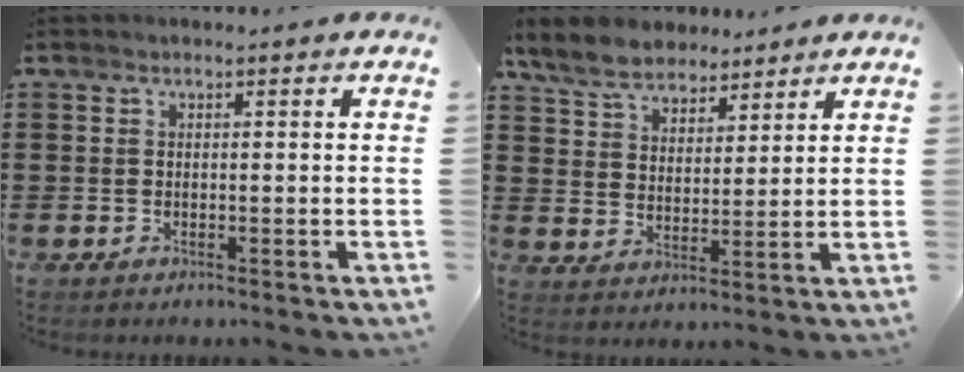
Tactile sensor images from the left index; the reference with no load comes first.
{"total": 7.1, "force": [6.1, 2.8, 2.2], "torque": [-0.069, -0.007, 0.114]}